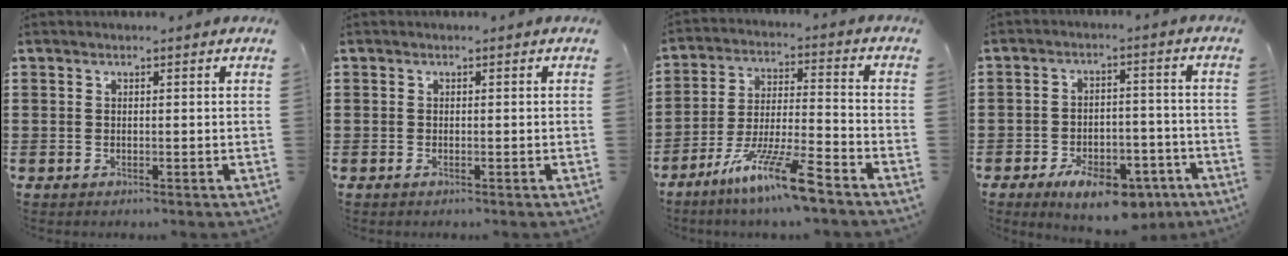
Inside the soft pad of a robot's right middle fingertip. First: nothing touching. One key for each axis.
{"total": 0.0}
{"total": 11.3, "fx": -8.3, "fy": 0.8, "fz": 7.6, "tx": -0.145, "ty": 0.006, "tz": -0.159}
{"total": 8.4, "fx": -5.8, "fy": 3.1, "fz": 5.2, "tx": -0.086, "ty": 0.015, "tz": -0.101}